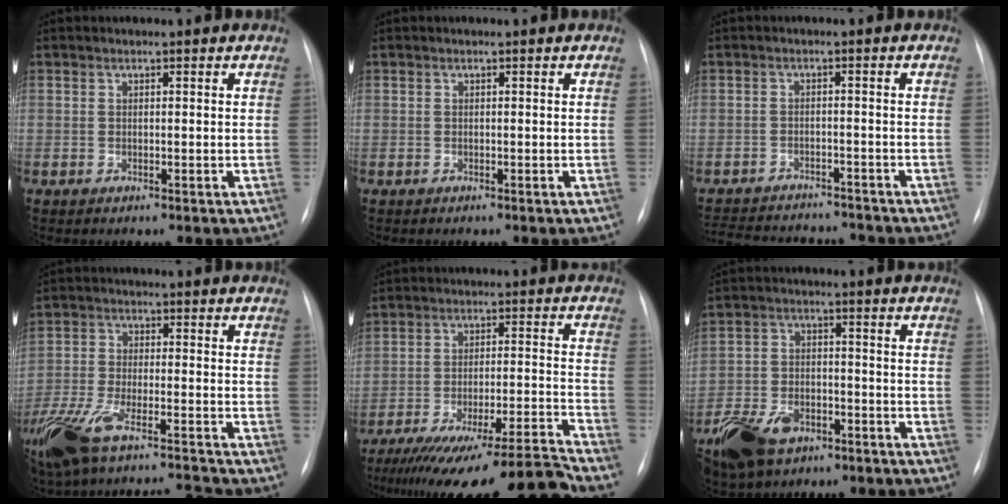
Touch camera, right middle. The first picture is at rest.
{"total": 0.0}
{"total": 13.9, "force": [-13.0, 3.1, 4.1], "torque": [-0.094, 0.001, -0.177]}
{"total": 13.8, "force": [-11.7, 1.0, 7.1], "torque": [-0.147, -0.006, -0.207]}
{"total": 19.8, "force": [-17.7, -2.0, 8.6], "torque": [-0.120, -0.009, -0.271]}
{"total": 13.2, "force": [-8.8, 7.4, 6.6], "torque": [-0.148, 0.001, -0.145]}